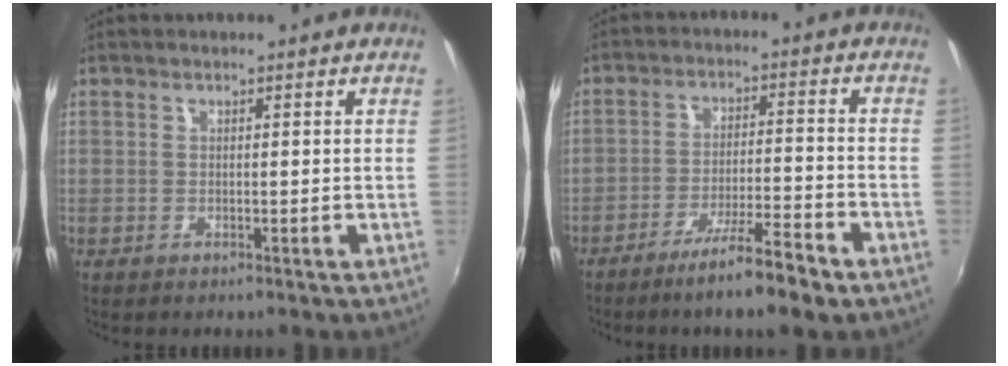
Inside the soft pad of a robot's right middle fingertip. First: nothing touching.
{"total": 9.2, "force": [-6.6, 0.5, 6.4], "torque": [-0.129, -0.010, -0.109]}